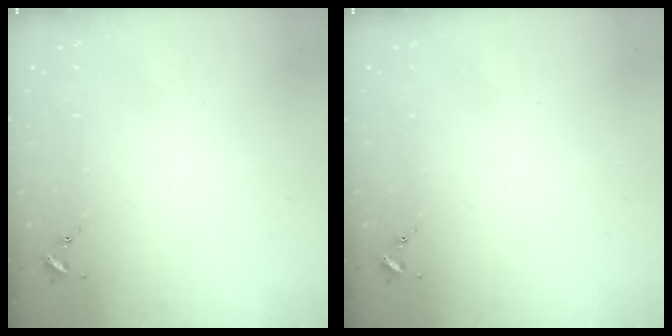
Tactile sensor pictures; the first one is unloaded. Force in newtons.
{"total": 0.0}